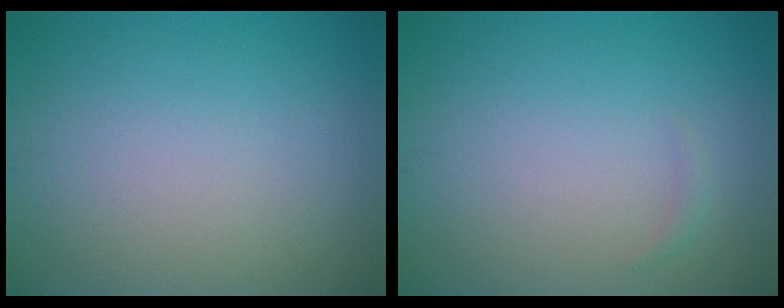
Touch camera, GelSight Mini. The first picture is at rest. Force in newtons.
{"total": 0.5, "press": 0.5, "slide": 0.0}